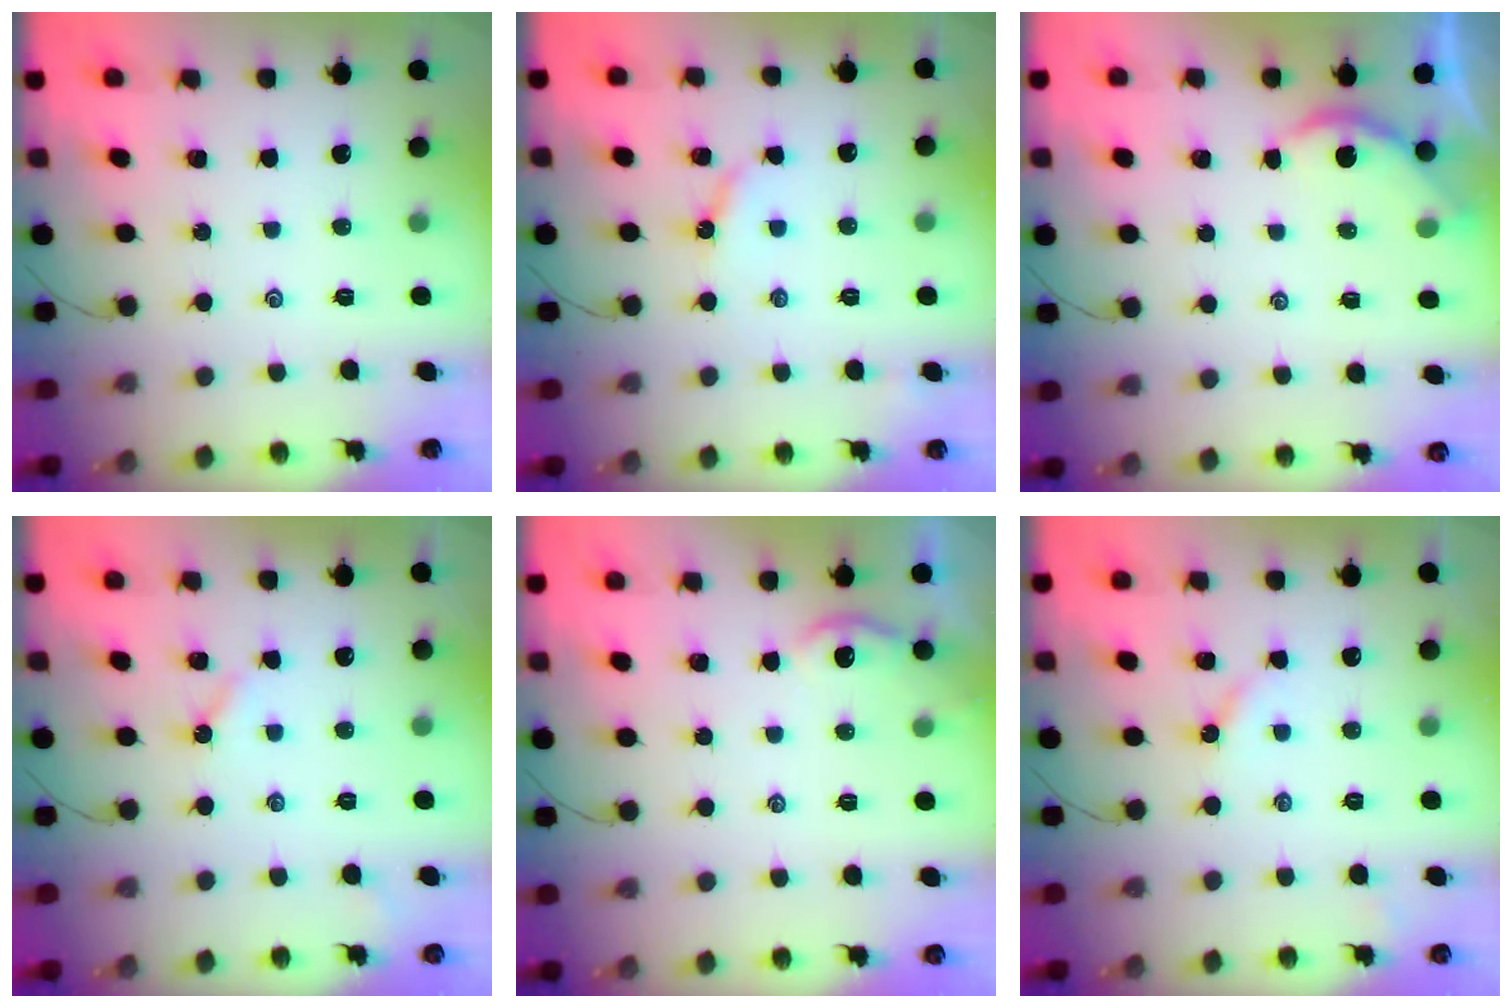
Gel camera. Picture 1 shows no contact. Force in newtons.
{"total": 5.1, "press": 5.1, "slide": 0.4}
{"total": 2.2, "press": 2.2, "slide": 0.2}
{"total": 3.1, "press": 3.0, "slide": 0.4}
{"total": 2.0, "press": 1.9, "slide": 0.5}
{"total": 2.5, "press": 2.4, "slide": 0.5}